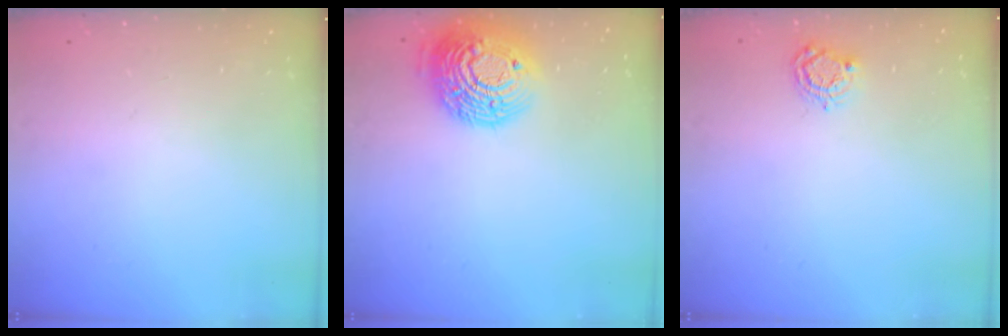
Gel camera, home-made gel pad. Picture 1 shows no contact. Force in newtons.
{"total": 19.0, "press": 18.9, "slide": 1.2}
{"total": 5.7, "press": 5.7, "slide": 0.2}